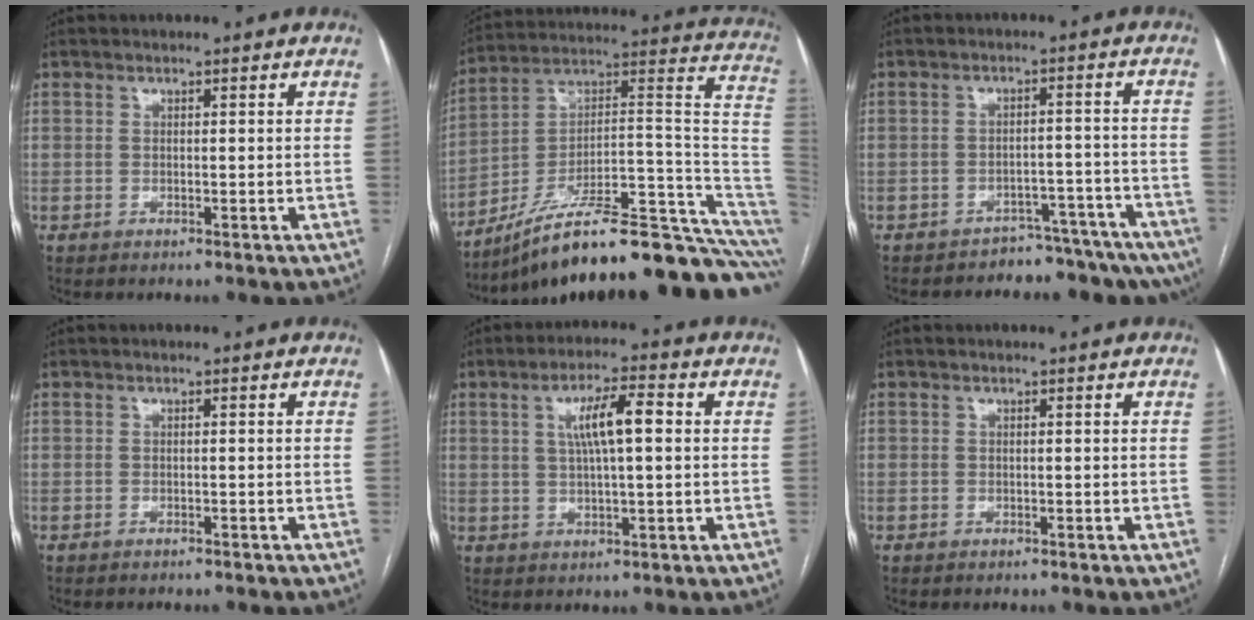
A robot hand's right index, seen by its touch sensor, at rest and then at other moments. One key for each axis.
{"total": 27.7, "fx": -21.6, "fy": 1.3, "fz": 17.3, "tx": -0.136, "ty": 0.056, "tz": -0.328}
{"total": 11.3, "fx": -10.4, "fy": 4.3, "fz": 1.3, "tx": 0.013, "ty": 0.054, "tz": -0.126}
{"total": 2.3, "fx": -2.1, "fy": 0.8, "fz": 0.6, "tx": -0.013, "ty": -0.002, "tz": -0.023}
{"total": 7.2, "fx": 1.4, "fy": 1.3, "fz": 6.9, "tx": -0.124, "ty": 0.016, "tz": 0.027}
{"total": 0.6, "fx": -0.5, "fy": 0.4, "fz": 0.0, "tx": -0.005, "ty": 0.005, "tz": -0.008}